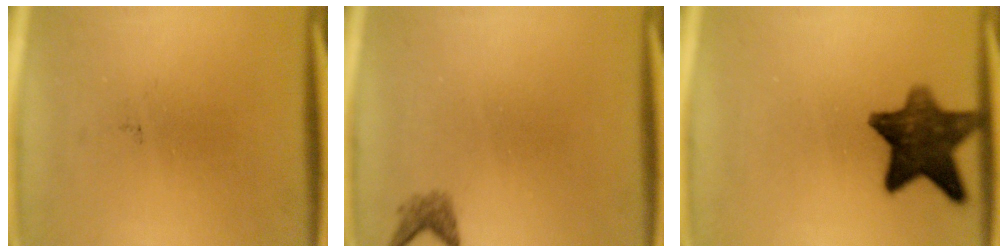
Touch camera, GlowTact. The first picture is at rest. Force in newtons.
{"total": 1.4}
{"total": 11.0}